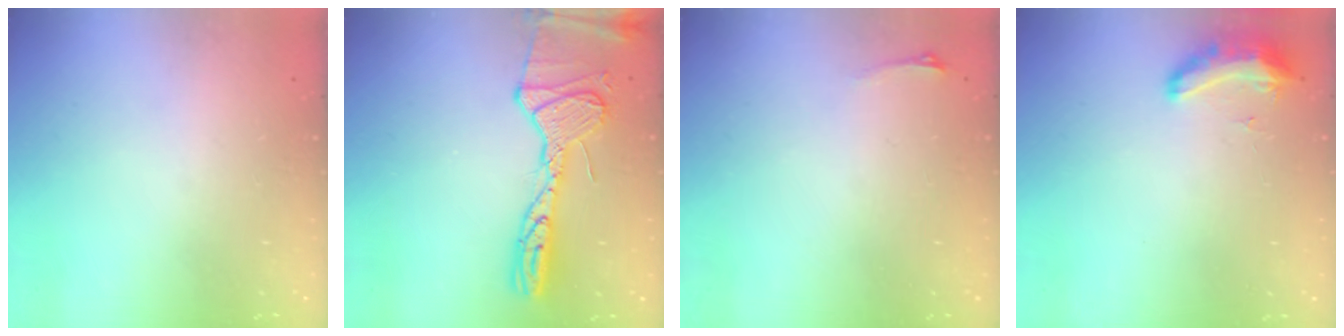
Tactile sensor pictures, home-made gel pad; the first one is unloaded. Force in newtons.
{"total": 16.8, "press": 16.1, "slide": 4.6}
{"total": 2.9, "press": 2.6, "slide": 1.5}
{"total": 8.5, "press": 8.3, "slide": 1.6}